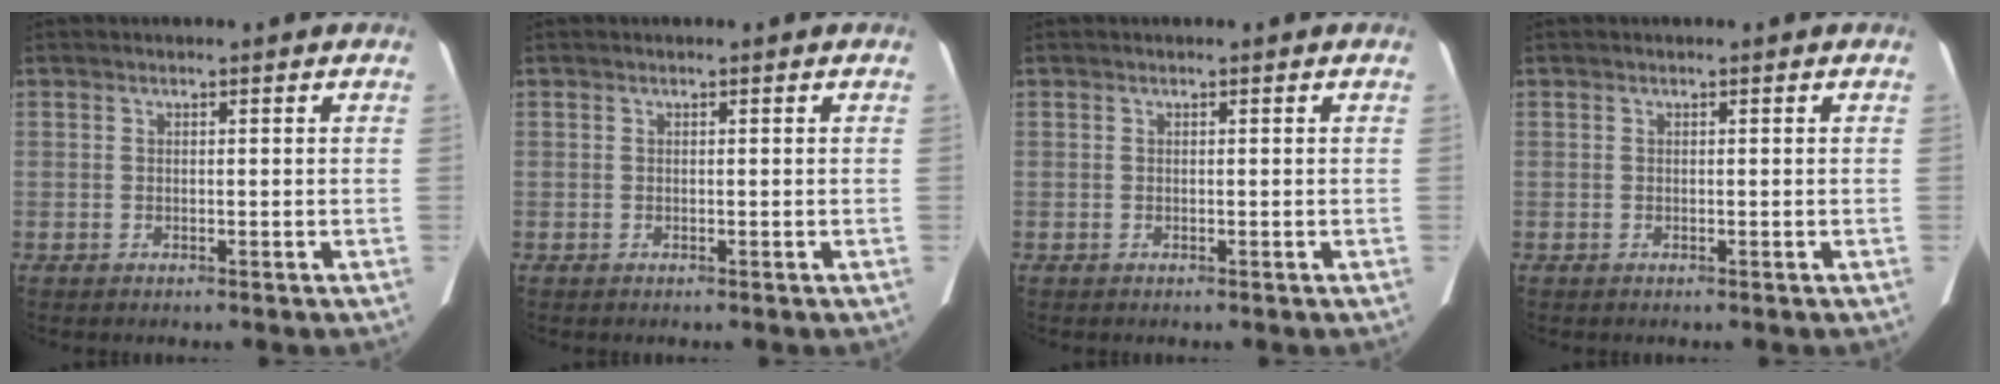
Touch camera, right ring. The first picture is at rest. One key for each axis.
{"total": 0.0}
{"total": 0.0}
{"total": 0.0}